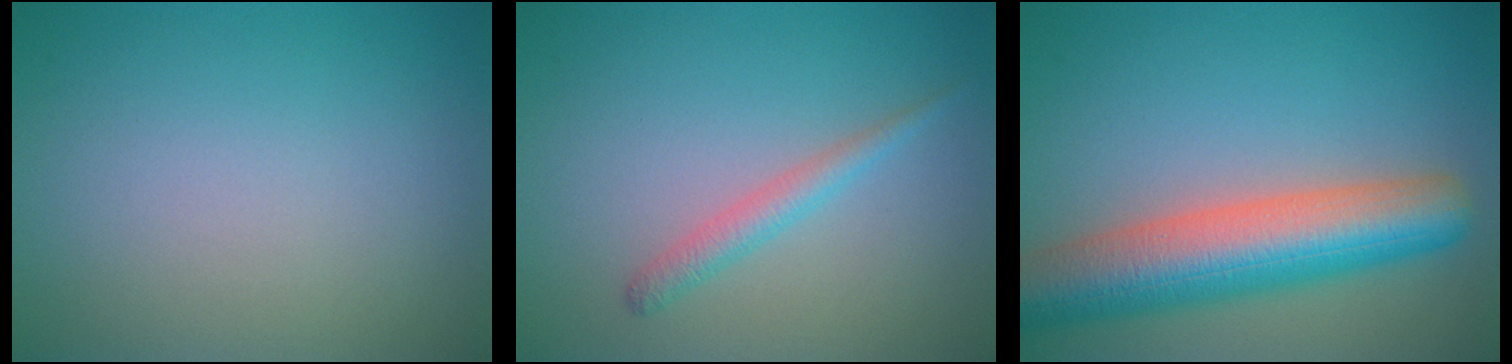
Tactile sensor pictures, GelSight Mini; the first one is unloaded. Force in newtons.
{"total": 1.7, "press": 1.7, "slide": 0.1}
{"total": 9.4, "press": 9.4, "slide": 0.5}